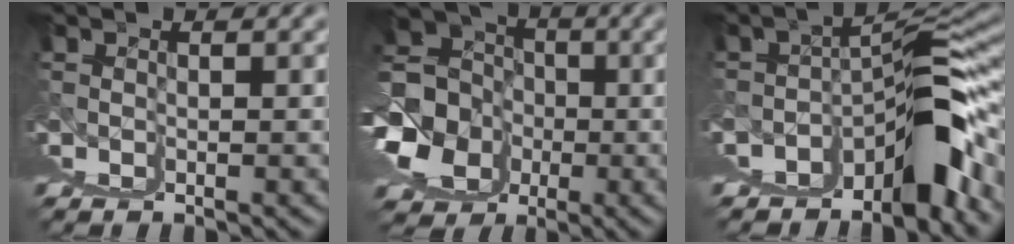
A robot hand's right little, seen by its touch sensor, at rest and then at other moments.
{"total": 7.5, "force": [0.9, 4.2, 6.2], "torque": [-0.085, -0.014, 0.034]}
{"total": 7.8, "force": [-0.2, 0.3, 7.8], "torque": [-0.078, 0.033, 0.000]}